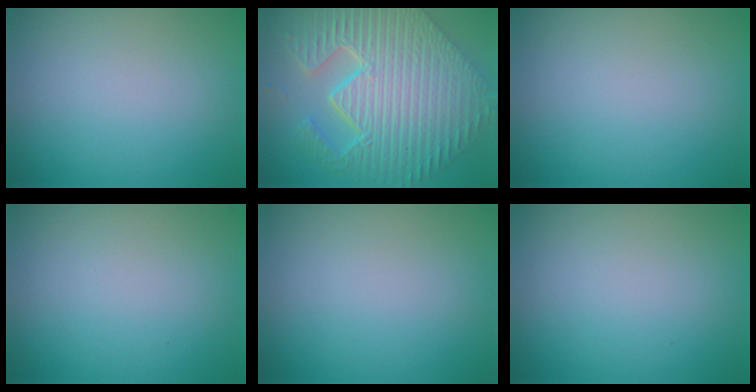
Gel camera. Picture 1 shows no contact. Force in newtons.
{"total": 11.6, "press": 7.8, "slide": 8.5}
{"total": 0.0}
{"total": 0.0}
{"total": 0.0}
{"total": 0.0}